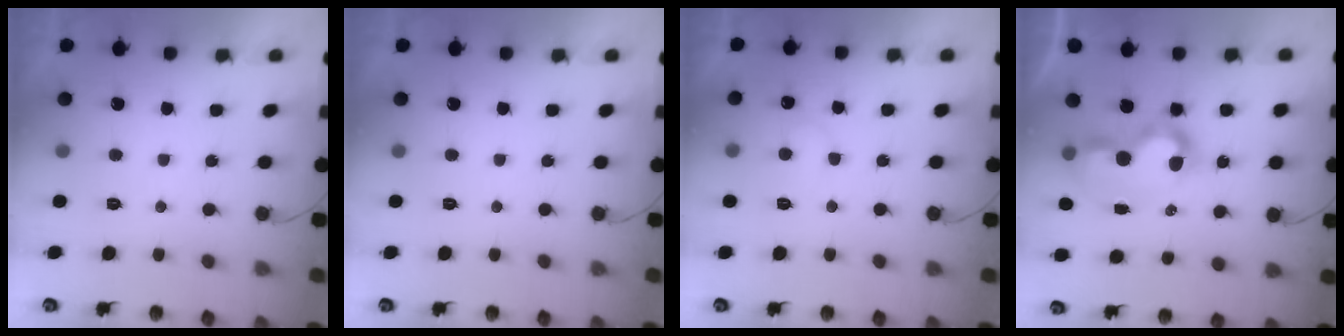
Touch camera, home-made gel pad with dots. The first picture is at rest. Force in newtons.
{"total": 0.0}
{"total": 7.3, "press": 7.3, "slide": 0.4}
{"total": 10.0, "press": 10.0, "slide": 1.1}